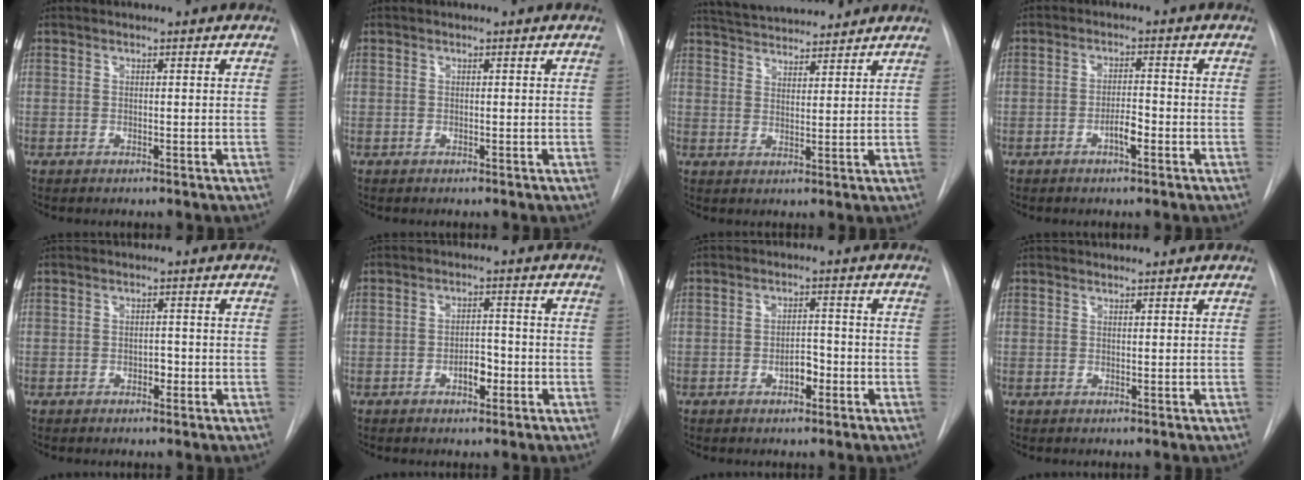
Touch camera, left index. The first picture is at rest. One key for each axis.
{"total": 0.0}
{"total": 11.2, "fx": 10.5, "fy": 1.9, "fz": 3.3, "tx": -0.056, "ty": 0.023, "tz": 0.163}
{"total": 2.9, "fx": -1.4, "fy": 0.6, "fz": 2.4, "tx": -0.038, "ty": 0.003, "tz": -0.024}
{"total": 1.2, "fx": -0.5, "fy": 0.7, "fz": 0.8, "tx": -0.010, "ty": 0.003, "tz": -0.009}
{"total": 3.2, "fx": -1.4, "fy": 1.5, "fz": 2.4, "tx": -0.033, "ty": 0.006, "tz": -0.020}
{"total": 2.9, "fx": -1.3, "fy": 1.4, "fz": 2.1, "tx": -0.029, "ty": 0.007, "tz": -0.019}
{"total": 0.7, "fx": 0.7, "fy": -0.1, "fz": -0.1, "tx": -0.005, "ty": 0.006, "tz": 0.015}